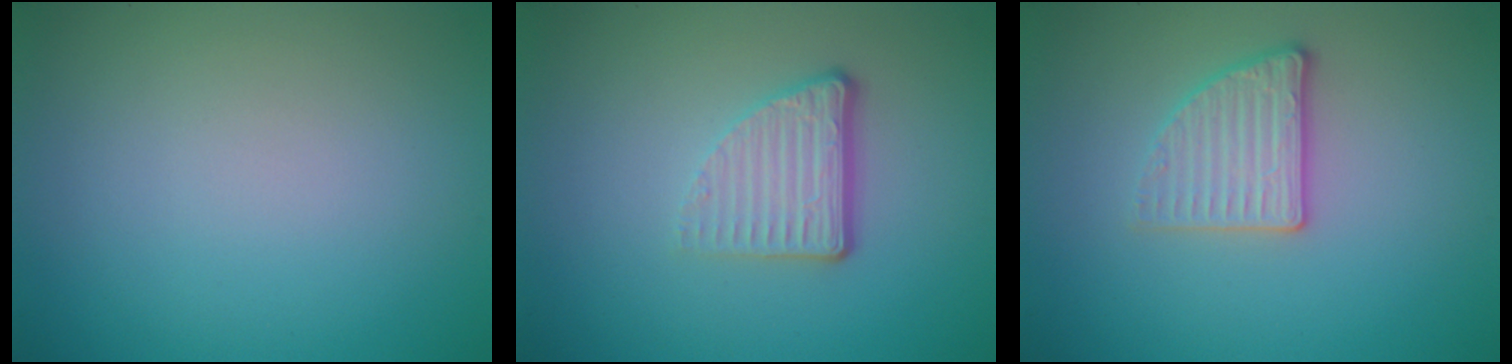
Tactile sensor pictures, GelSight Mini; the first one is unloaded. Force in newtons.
{"total": 3.8, "press": 2.5, "slide": 2.9}
{"total": 2.7, "press": 2.6, "slide": 0.8}